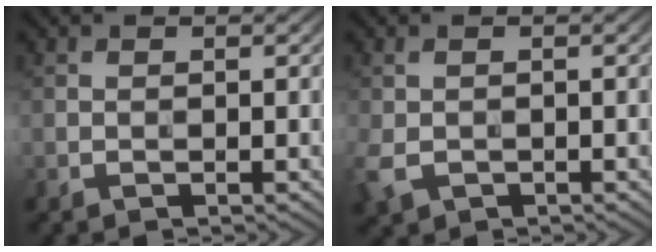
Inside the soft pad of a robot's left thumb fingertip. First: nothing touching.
{"total": 3.7, "force": [-1.3, 2.5, 2.3], "torque": [-0.068, -0.010, -0.028]}